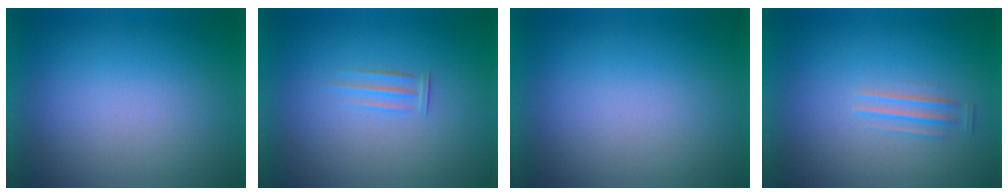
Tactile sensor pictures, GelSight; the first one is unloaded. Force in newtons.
{"total": 1.7}
{"total": 1.0}
{"total": 1.6}